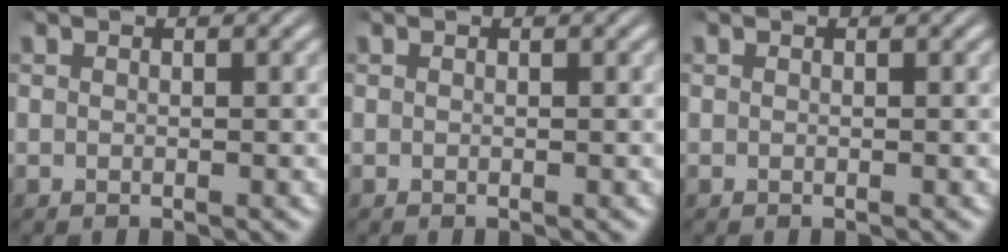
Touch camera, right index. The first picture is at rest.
{"total": 0.0}
{"total": 0.0}